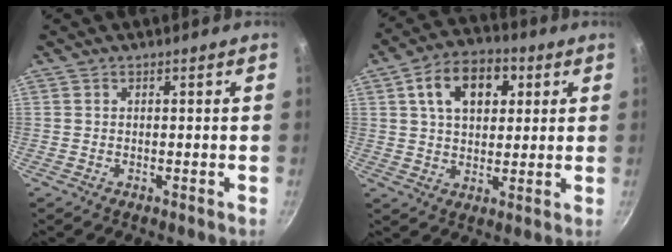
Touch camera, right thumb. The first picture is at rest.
{"total": 12.5, "force": [4.0, 8.2, 8.6], "torque": [-0.112, 0.006, 0.056]}